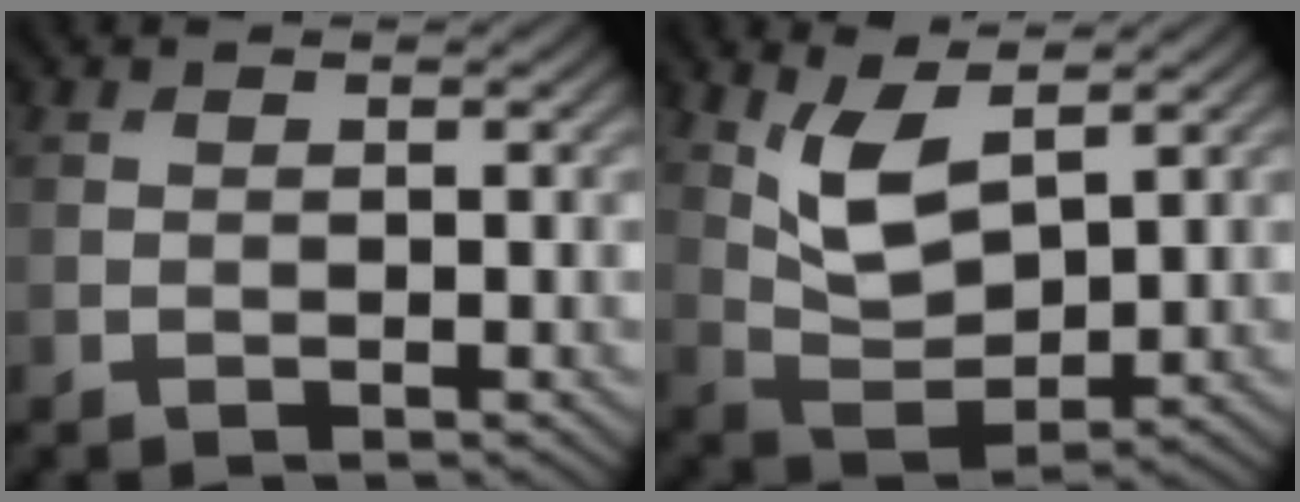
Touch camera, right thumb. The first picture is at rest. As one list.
[{"total": 6.9, "force": [3.7, 2.9, 5.0], "torque": [-0.113, -0.007, 0.079]}]